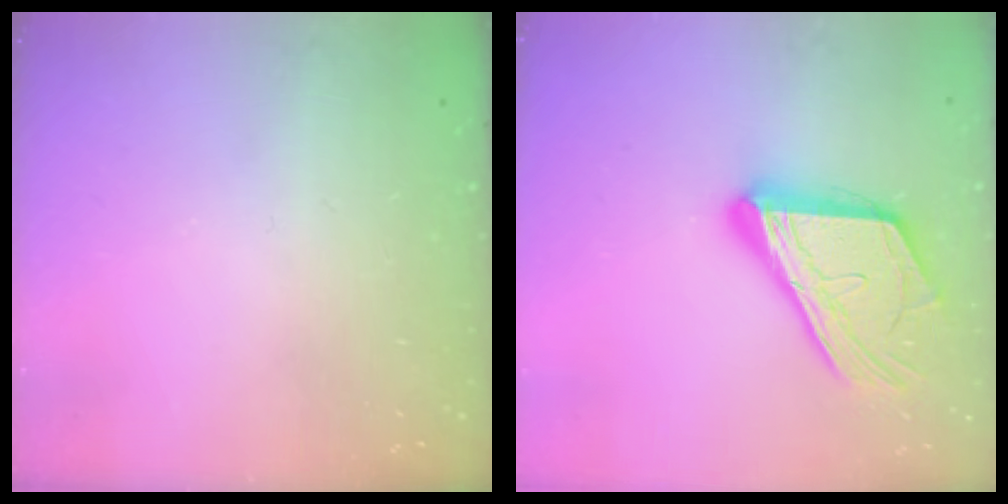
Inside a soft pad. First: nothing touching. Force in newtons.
{"total": 19.1, "press": 19.0, "slide": 1.9}